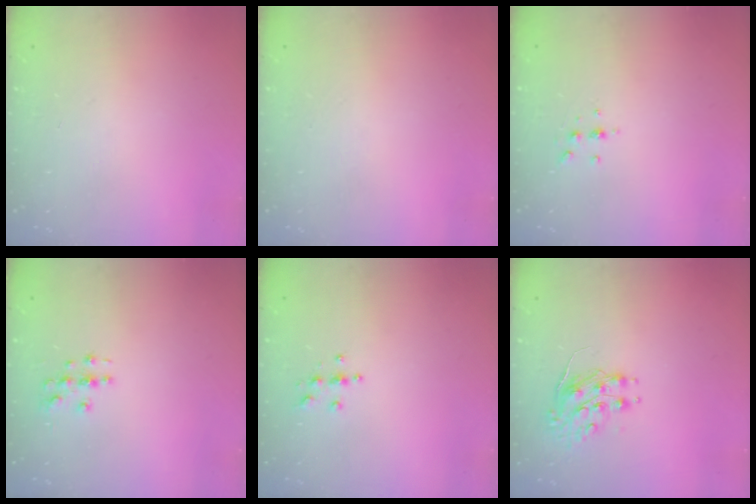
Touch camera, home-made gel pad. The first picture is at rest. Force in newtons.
{"total": 0.0}
{"total": 6.1, "press": 6.1, "slide": 0.7}
{"total": 3.1, "press": 3.1, "slide": 0.2}
{"total": 3.8, "press": 3.8, "slide": 0.4}
{"total": 8.5, "press": 8.4, "slide": 0.6}